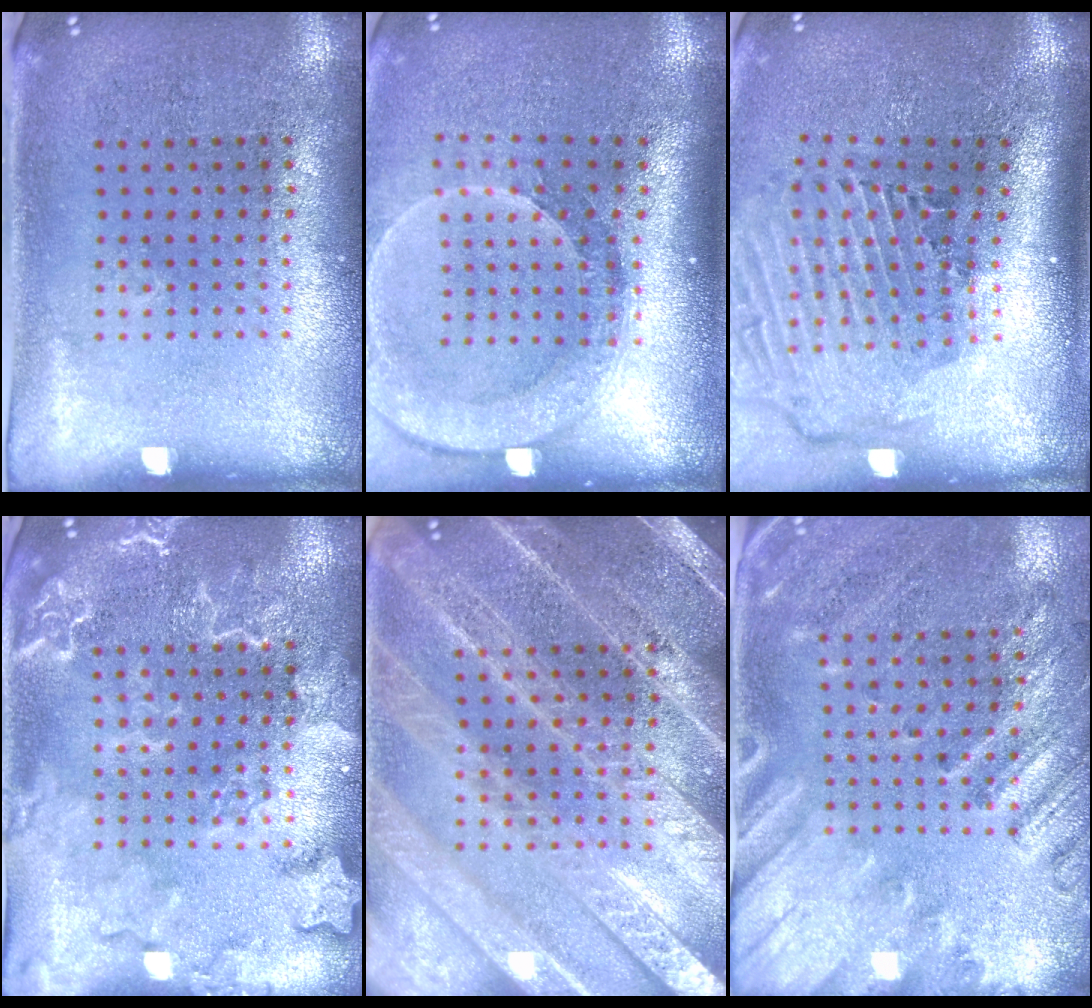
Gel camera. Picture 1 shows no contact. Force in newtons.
{"total": 2.6, "press": 2.0, "slide": 1.7}
{"total": 2.9, "press": 1.9, "slide": 2.1}
{"total": 2.5, "press": 2.5, "slide": 0.4}
{"total": 6.0, "press": 5.9, "slide": 0.8}
{"total": 2.4, "press": 2.0, "slide": 1.5}